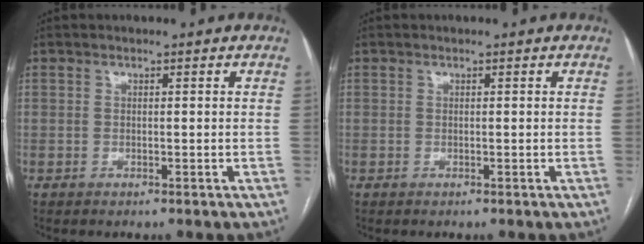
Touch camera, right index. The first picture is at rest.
{"total": 0.0}